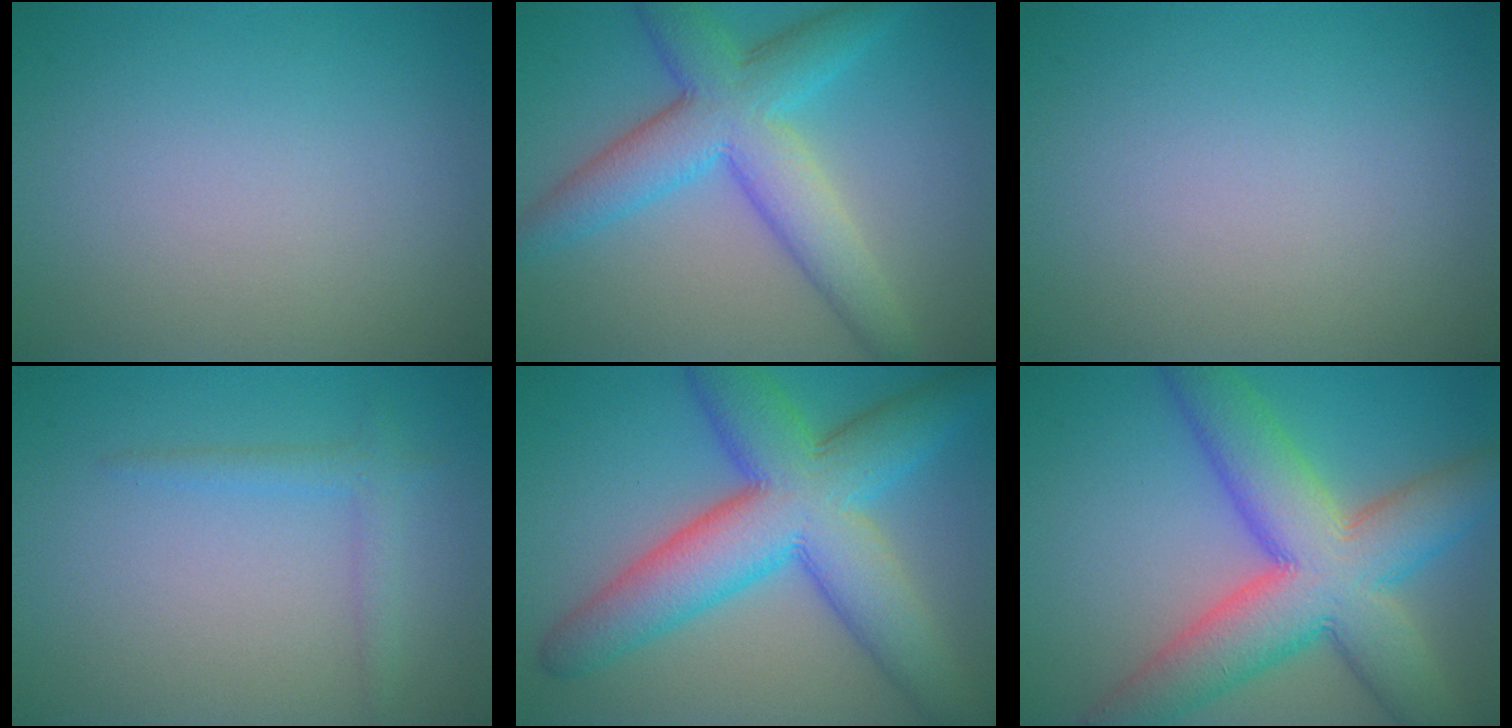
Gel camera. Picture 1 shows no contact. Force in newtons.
{"total": 7.3, "press": 7.3, "slide": 0.1}
{"total": 0.0}
{"total": 1.7, "press": 1.7, "slide": 0.1}
{"total": 11.3, "press": 11.3, "slide": 0.3}
{"total": 11.3, "press": 11.3, "slide": 0.6}